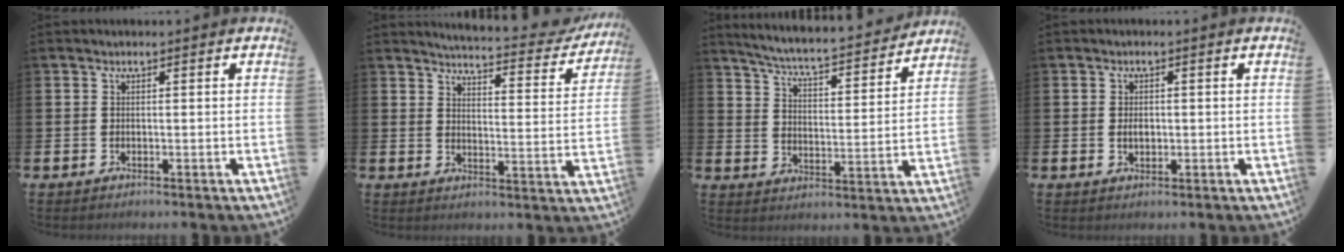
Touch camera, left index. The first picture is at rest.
{"total": 4.5, "force": [4.4, 0.3, 0.8], "torque": [-0.024, -0.041, 0.069]}
{"total": 5.9, "force": [5.6, 0.2, 1.8], "torque": [-0.062, -0.046, 0.091]}
{"total": 1.8, "force": [0.0, 1.2, 1.4], "torque": [-0.007, -0.001, -0.006]}